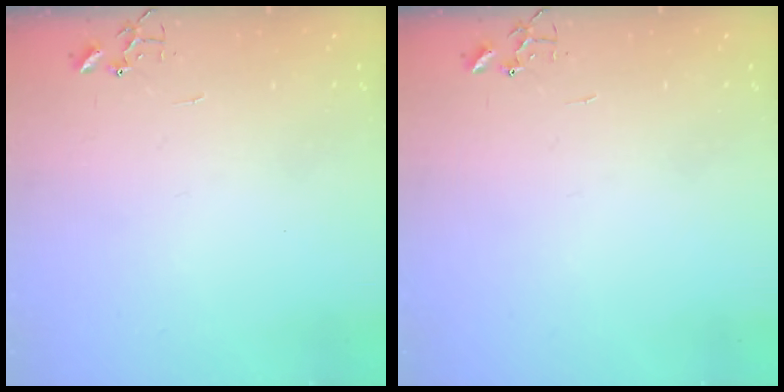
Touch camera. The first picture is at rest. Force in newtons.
{"total": 0.0}